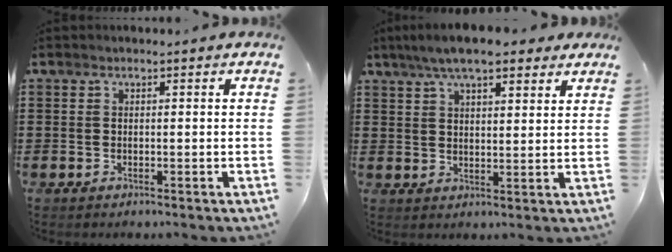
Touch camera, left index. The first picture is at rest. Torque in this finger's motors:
{"motor_torque": [2.14, 0.00, 0.83, 0.21]}